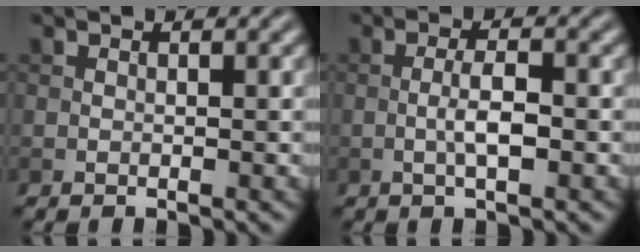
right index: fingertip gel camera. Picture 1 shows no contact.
{"total": 2.6, "force": [-0.5, 0.6, 2.5], "torque": [-0.048, 0.004, -0.011]}